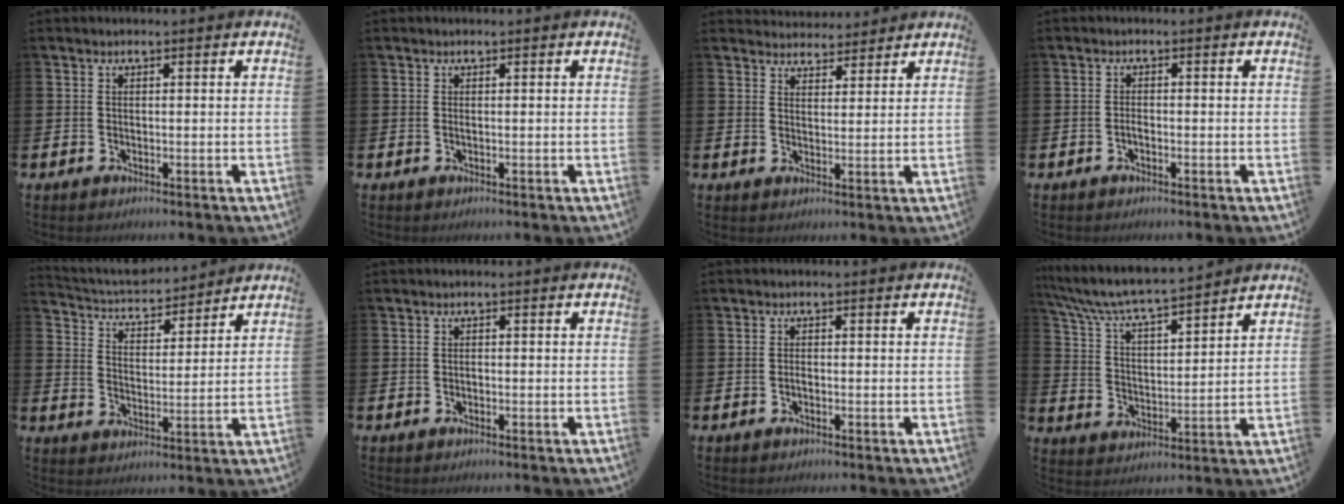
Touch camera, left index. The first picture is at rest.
{"total": 0.0}
{"total": 3.7, "force": [3.5, 1.0, -0.5], "torque": [-0.002, -0.018, 0.064]}
{"total": 0.9, "force": [-0.6, 0.4, 0.6], "torque": [-0.012, -0.002, -0.011]}
{"total": 5.0, "force": [4.8, 1.2, 0.5], "torque": [-0.040, -0.034, 0.082]}
{"total": 0.0}
{"total": 0.6, "force": [-0.3, 0.3, 0.5], "torque": [-0.017, 0.003, -0.005]}
{"total": 7.2, "force": [6.8, 0.4, 2.1], "torque": [-0.075, -0.049, 0.117]}